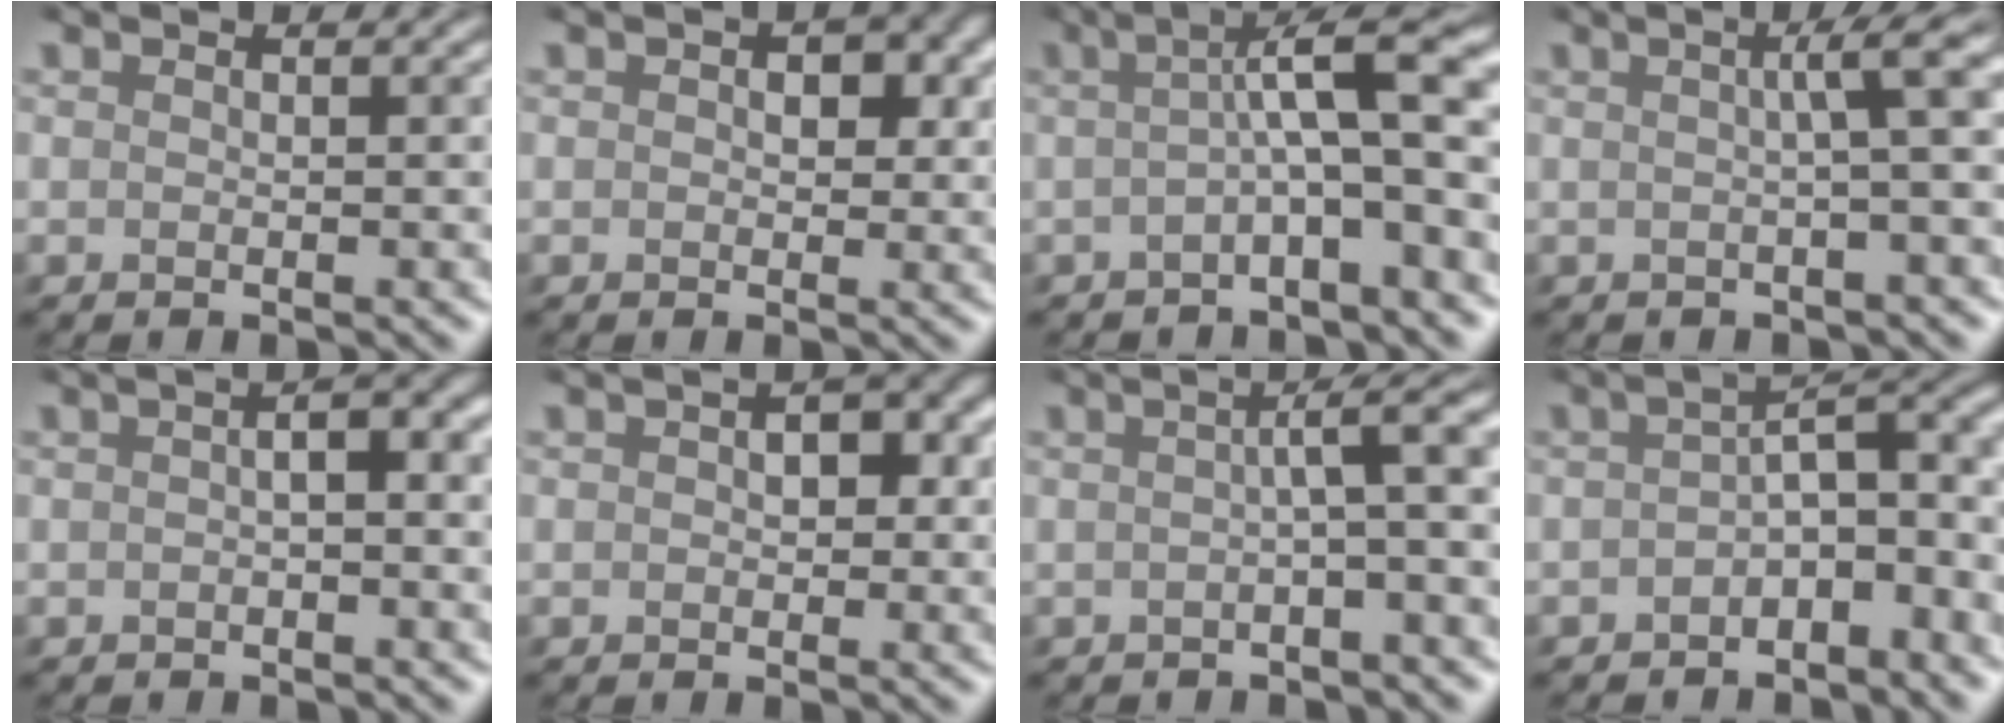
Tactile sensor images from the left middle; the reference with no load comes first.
{"total": 3.0, "force": [0.8, 2.1, 1.9], "torque": [-0.007, 0.009, 0.004]}
{"total": 8.0, "force": [-0.9, 1.5, 7.8], "torque": [-0.095, 0.033, -0.030]}
{"total": 3.6, "force": [0.1, 0.6, 3.6], "torque": [-0.034, 0.013, -0.006]}
{"total": 2.5, "force": [-0.4, 0.6, 2.4], "torque": [-0.040, 0.009, -0.010]}
{"total": 2.7, "force": [0.3, 1.9, 1.8], "torque": [-0.009, 0.006, -0.001]}
{"total": 4.6, "force": [-0.2, 0.9, 4.5], "torque": [-0.051, 0.019, -0.012]}
{"total": 5.9, "force": [-2.4, 2.7, 4.7], "torque": [-0.052, 0.015, -0.051]}